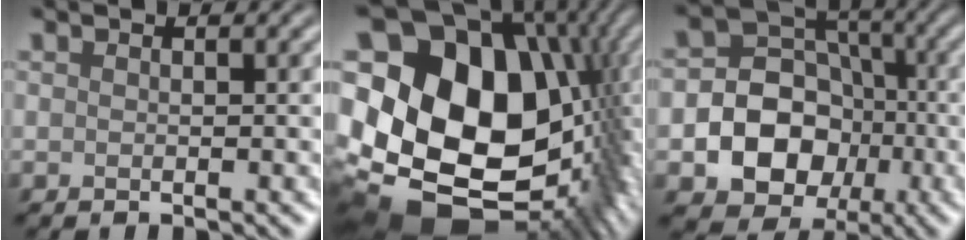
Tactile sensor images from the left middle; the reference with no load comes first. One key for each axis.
{"total": 20.9, "fx": -0.5, "fy": 16.3, "fz": 13.0, "tx": -0.222, "ty": -0.033, "tz": 0.034}
{"total": 9.4, "fx": -2.3, "fy": 8.0, "fz": 4.4, "tx": -0.057, "ty": 0.002, "tz": -0.067}